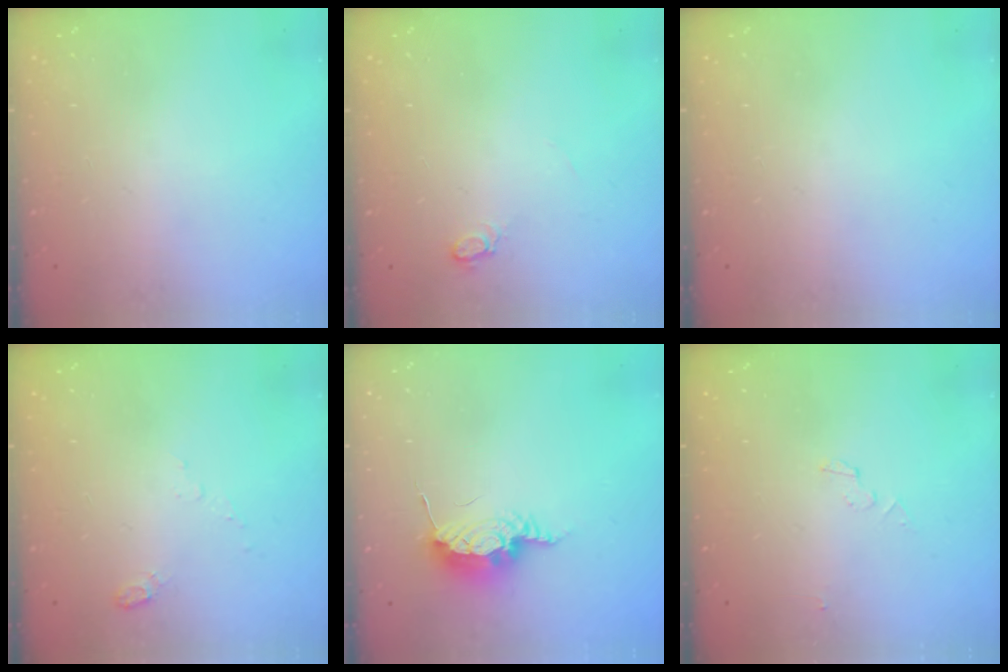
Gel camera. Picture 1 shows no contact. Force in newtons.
{"total": 4.9, "press": 4.9, "slide": 0.6}
{"total": 0.0}
{"total": 4.4, "press": 4.3, "slide": 1.0}
{"total": 8.4, "press": 8.3, "slide": 1.0}
{"total": 3.2, "press": 3.2, "slide": 0.3}